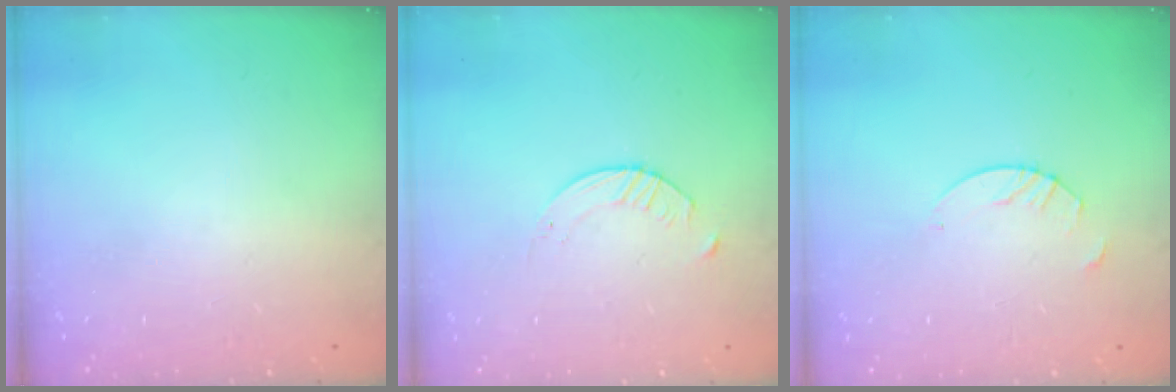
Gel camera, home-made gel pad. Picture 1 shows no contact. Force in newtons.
{"total": 2.8, "press": 2.7, "slide": 0.3}
{"total": 2.7, "press": 2.7, "slide": 0.2}